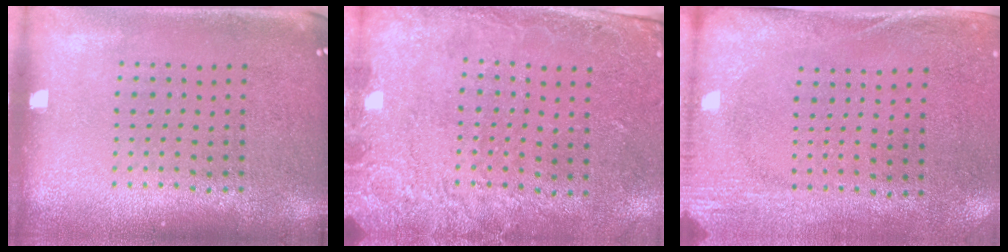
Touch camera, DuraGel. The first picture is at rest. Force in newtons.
{"total": 2.6, "press": 1.9, "slide": 1.8}
{"total": 2.7, "press": 2.1, "slide": 1.7}